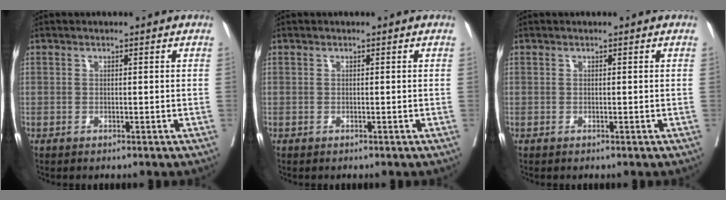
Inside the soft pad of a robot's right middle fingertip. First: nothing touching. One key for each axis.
{"total": 0.0}
{"total": 0.0}